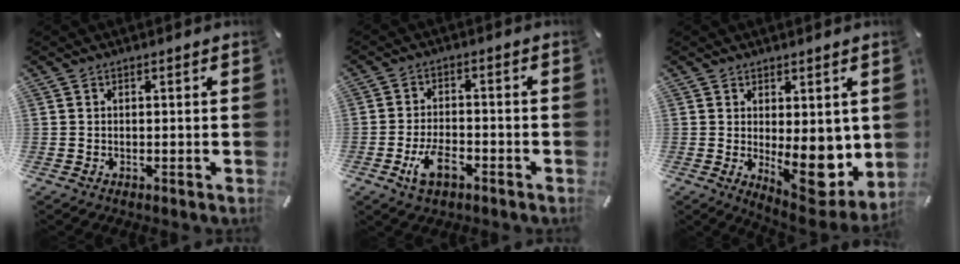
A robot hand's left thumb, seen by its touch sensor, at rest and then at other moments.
{"total": 7.7, "force": [-3.6, 4.1, 5.4], "torque": [-0.108, 0.013, -0.064]}
{"total": 11.3, "force": [-0.3, 5.4, 9.9], "torque": [-0.107, -0.025, 0.008]}